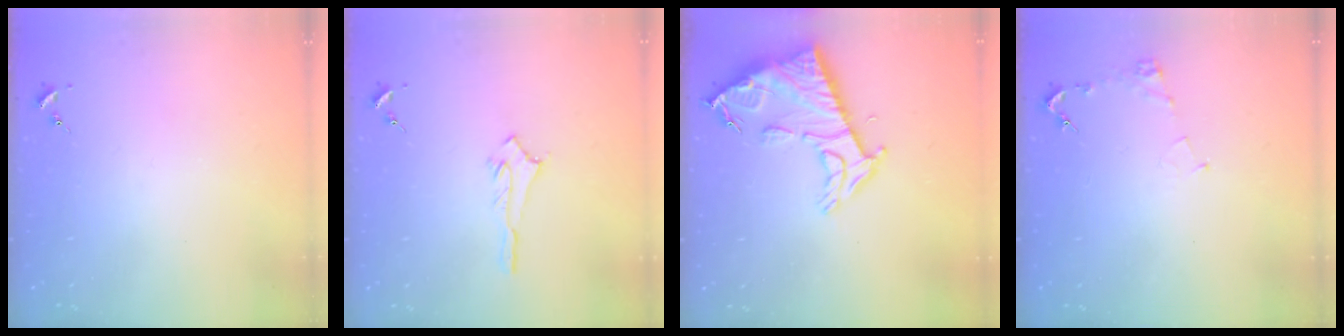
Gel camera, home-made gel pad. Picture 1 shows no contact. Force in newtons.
{"total": 3.5, "press": 3.5, "slide": 0.4}
{"total": 13.1, "press": 13.0, "slide": 1.1}
{"total": 4.6, "press": 4.6, "slide": 0.6}